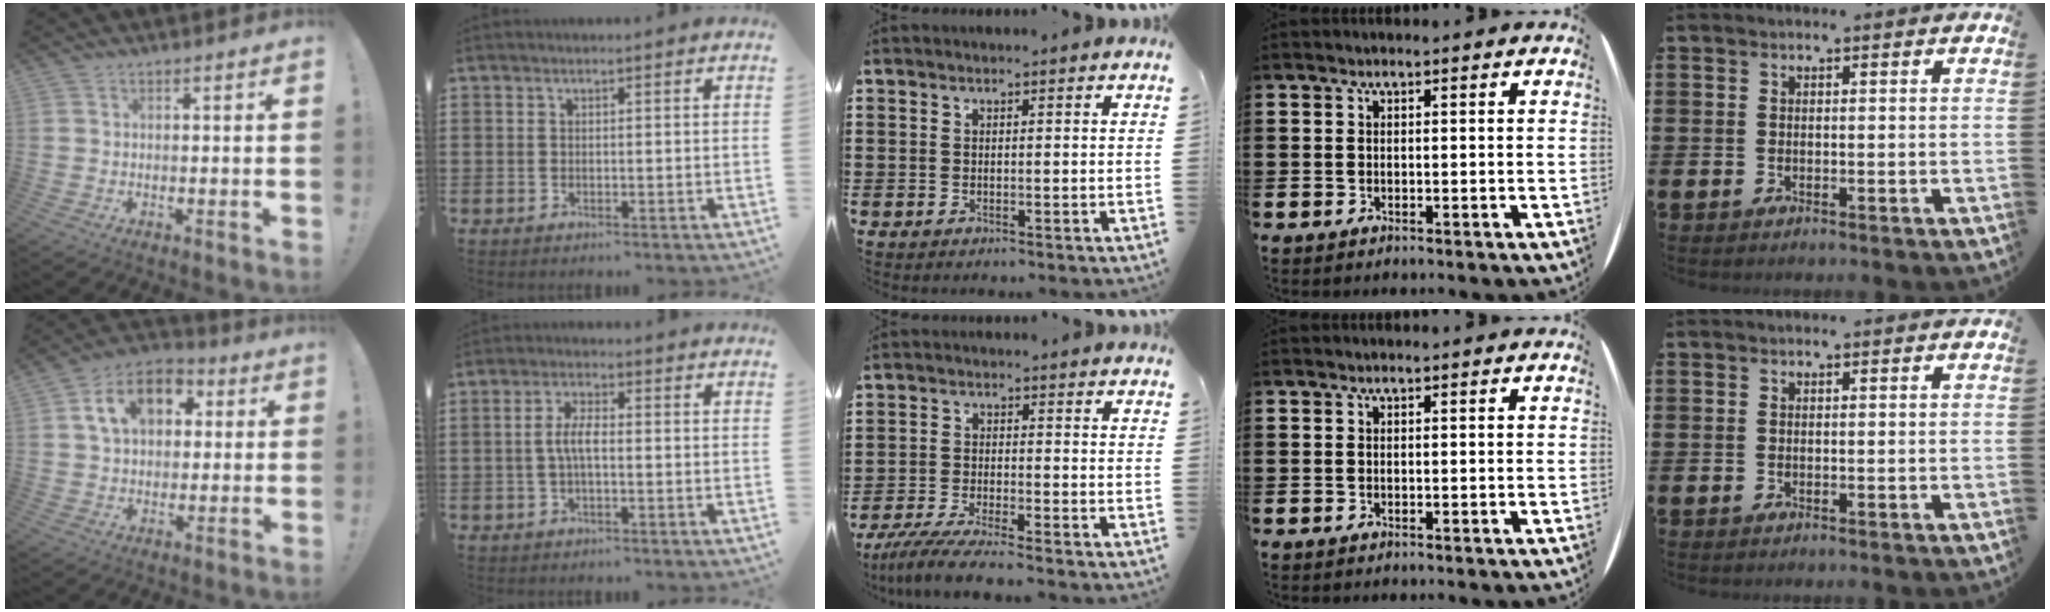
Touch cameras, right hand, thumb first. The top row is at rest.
{"thumb": {"total": 13.3, "force": [4.2, 9.4, 8.4], "torque": [-0.130, 0.003, 0.080]}, "index": {"total": 4.4, "force": [-0.7, 1.5, 4.1], "torque": [-0.094, -0.001, -0.020]}, "middle": {"total": 5.0, "force": [-4.6, -0.1, 1.9], "torque": [-0.053, -0.019, -0.093]}}